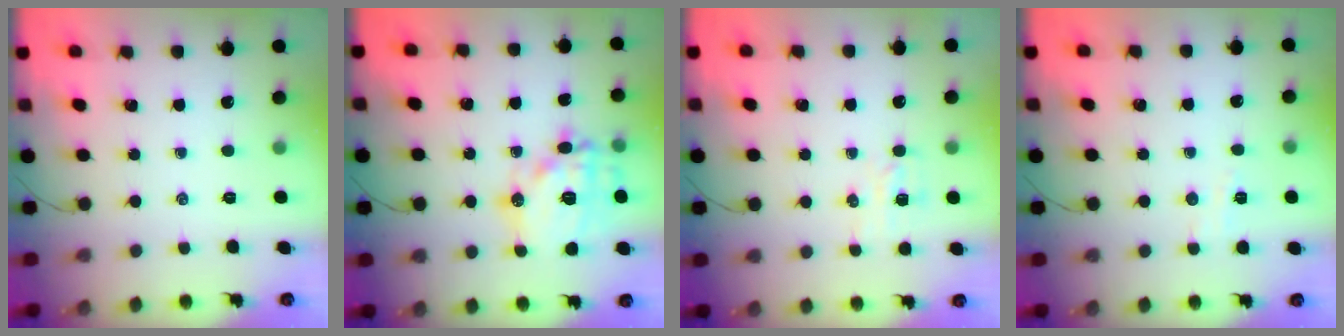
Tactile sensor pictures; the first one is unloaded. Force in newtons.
{"total": 17.5, "press": 17.4, "slide": 1.7}
{"total": 3.8, "press": 3.7, "slide": 0.9}
{"total": 3.4, "press": 3.3, "slide": 1.1}